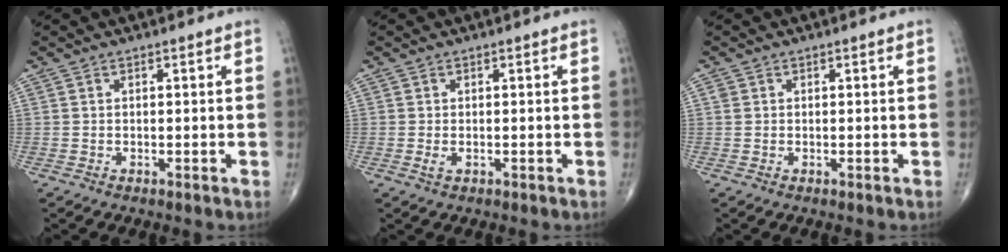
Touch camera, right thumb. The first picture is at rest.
{"total": 1.2, "force": [-0.3, 0.6, 1.0], "torque": [-0.023, -0.004, -0.005]}
{"total": 0.9, "force": [0.3, 0.8, 0.3], "torque": [-0.001, 0.002, 0.005]}